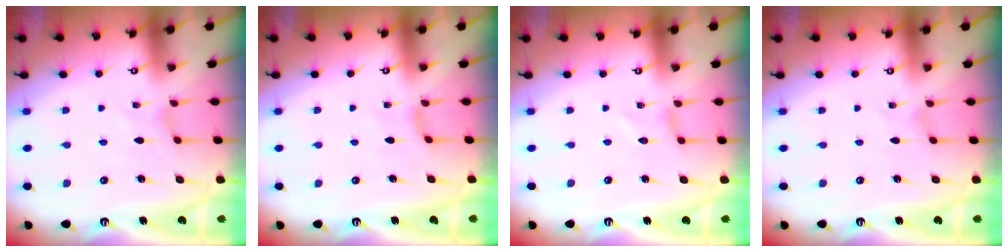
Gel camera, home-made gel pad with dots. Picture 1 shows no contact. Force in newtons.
{"total": 1.5, "press": 1.4, "slide": 0.4}
{"total": 0.0}
{"total": 0.0}